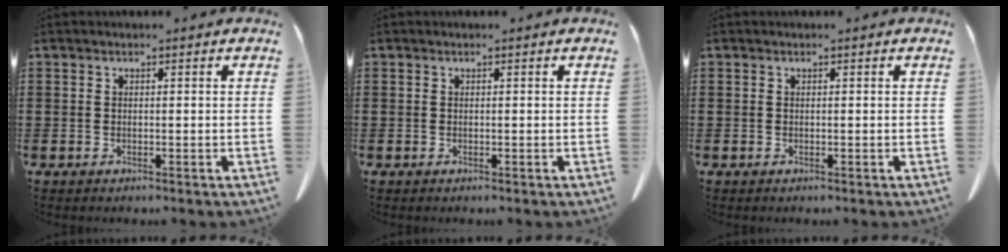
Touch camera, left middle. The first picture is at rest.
{"total": 0.0}
{"total": 0.0}